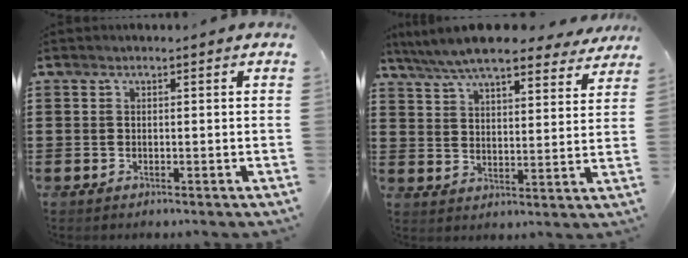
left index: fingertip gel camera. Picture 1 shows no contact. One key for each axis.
{"total": 8.7, "fx": 7.9, "fy": 1.0, "fz": 3.4, "tx": -0.096, "ty": -0.029, "tz": 0.145}